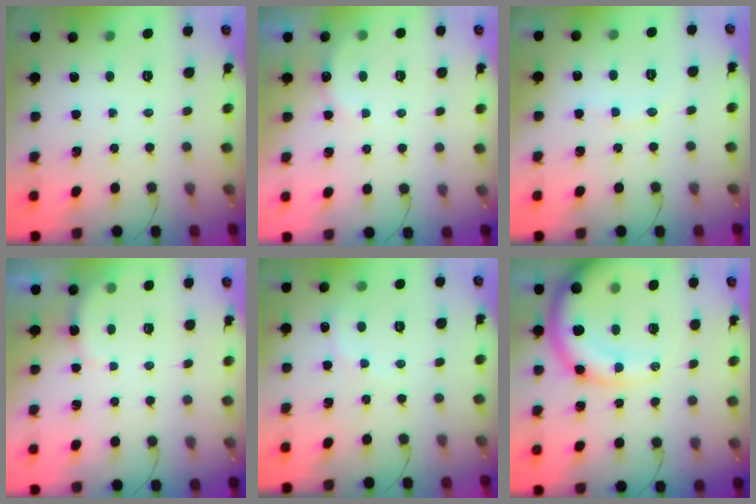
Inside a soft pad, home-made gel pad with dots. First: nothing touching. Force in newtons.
{"total": 7.2, "press": 7.1, "slide": 1.1}
{"total": 6.8, "press": 6.7, "slide": 1.4}
{"total": 3.0, "press": 2.9, "slide": 0.7}
{"total": 4.6, "press": 4.5, "slide": 1.2}
{"total": 16.9, "press": 16.6, "slide": 3.4}